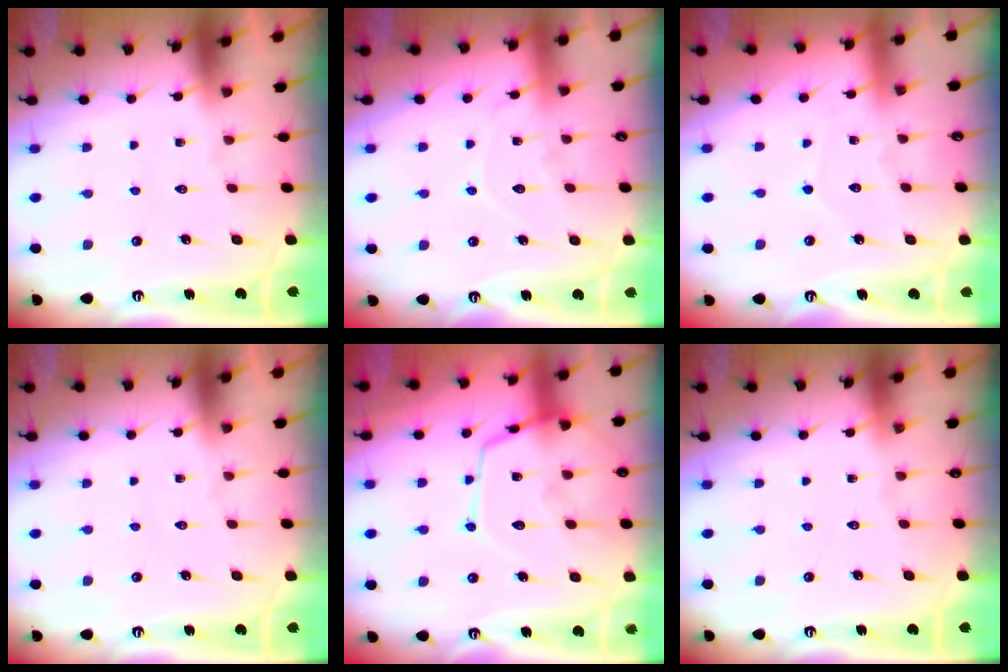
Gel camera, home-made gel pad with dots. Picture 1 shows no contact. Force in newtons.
{"total": 8.4, "press": 8.4, "slide": 0.8}
{"total": 4.3, "press": 4.2, "slide": 0.5}
{"total": 0.0}
{"total": 14.1, "press": 14.0, "slide": 1.3}
{"total": 0.0}